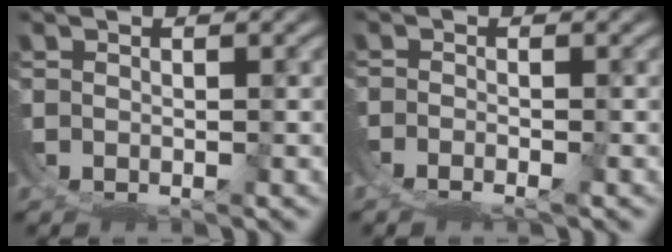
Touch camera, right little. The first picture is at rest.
{"total": 4.0, "force": [-2.8, 2.1, 2.0], "torque": [-0.034, -0.016, -0.038]}